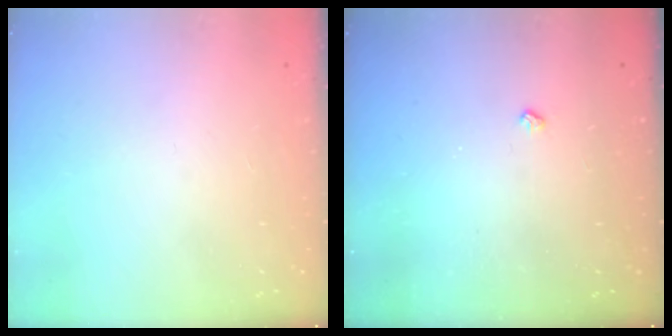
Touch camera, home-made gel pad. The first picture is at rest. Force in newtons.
{"total": 2.5, "press": 2.4, "slide": 0.5}